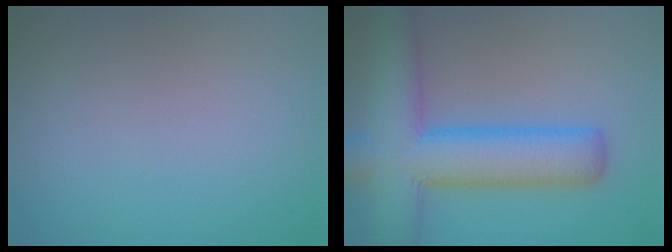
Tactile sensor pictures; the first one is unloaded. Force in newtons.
{"total": 9.8, "press": 9.8, "slide": 0.4}